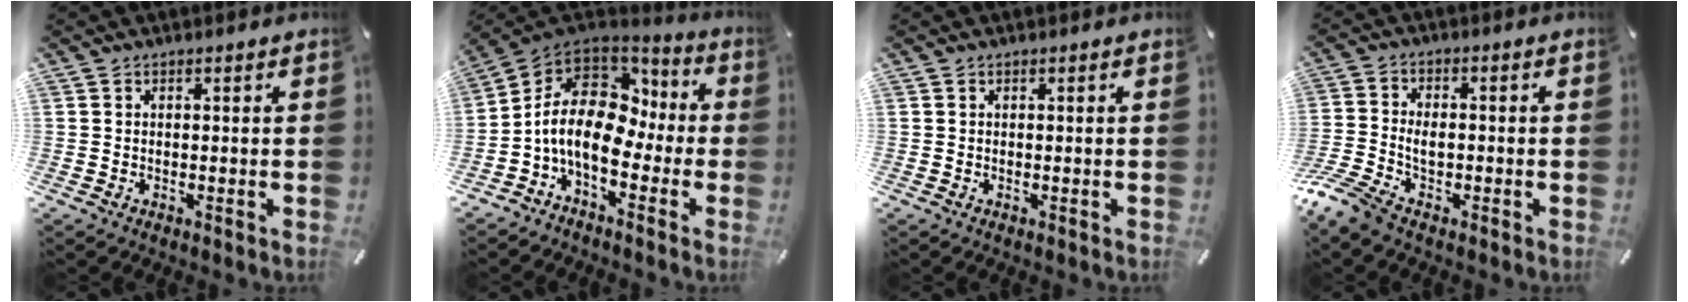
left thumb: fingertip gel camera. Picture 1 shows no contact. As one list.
[{"total": 13.2, "force": [-2.8, 8.5, 9.7], "torque": [-0.213, 0.009, -0.054]}, {"total": 0.0}, {"total": 6.6, "force": [-3.4, 3.7, 4.3], "torque": [-0.104, 0.004, -0.065]}]